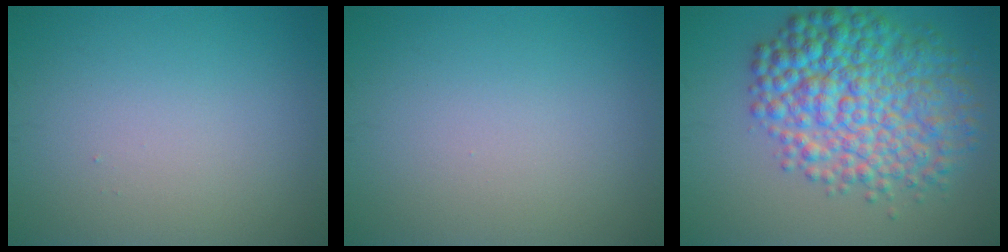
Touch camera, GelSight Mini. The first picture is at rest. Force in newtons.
{"total": 0.0}
{"total": 9.5, "press": 9.5, "slide": 0.1}